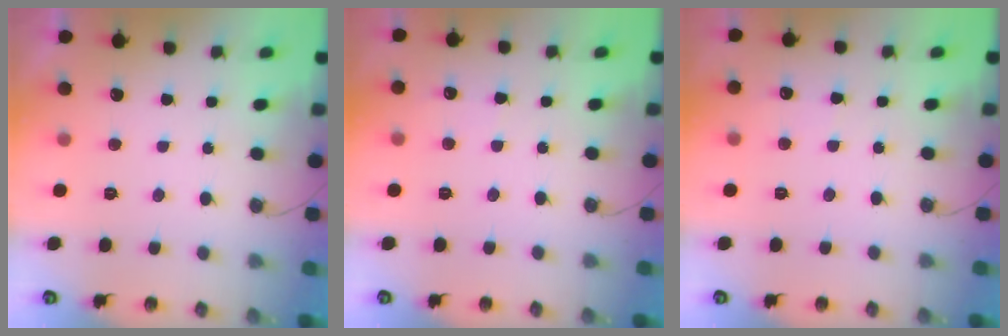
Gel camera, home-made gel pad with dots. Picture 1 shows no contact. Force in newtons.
{"total": 3.8, "press": 3.8, "slide": 0.5}
{"total": 3.8, "press": 3.8, "slide": 0.5}